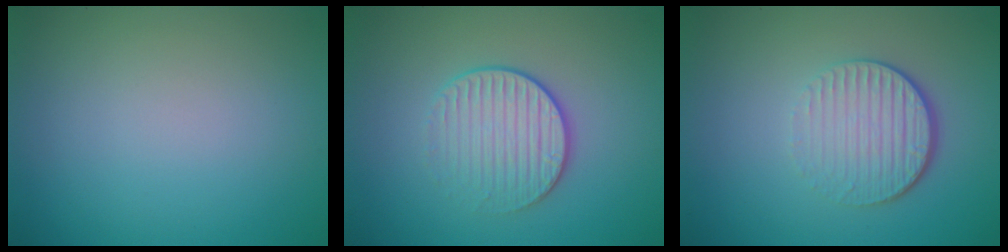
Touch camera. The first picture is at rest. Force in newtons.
{"total": 3.2, "press": 2.9, "slide": 1.5}
{"total": 4.3, "press": 2.9, "slide": 3.2}